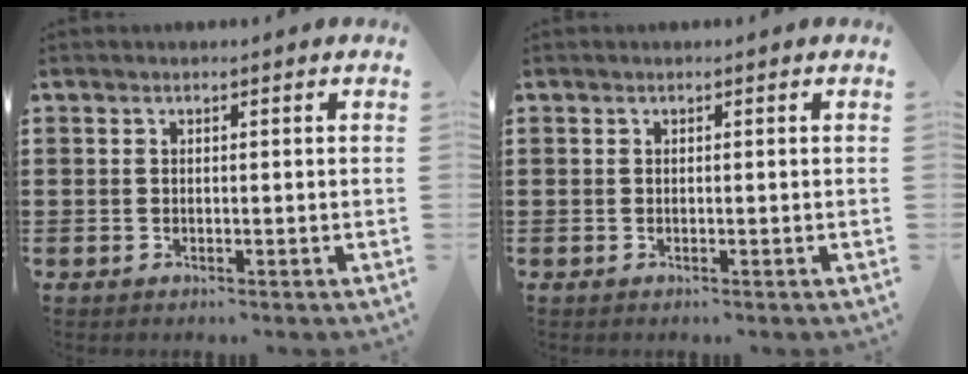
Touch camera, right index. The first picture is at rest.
{"total": 0.0}